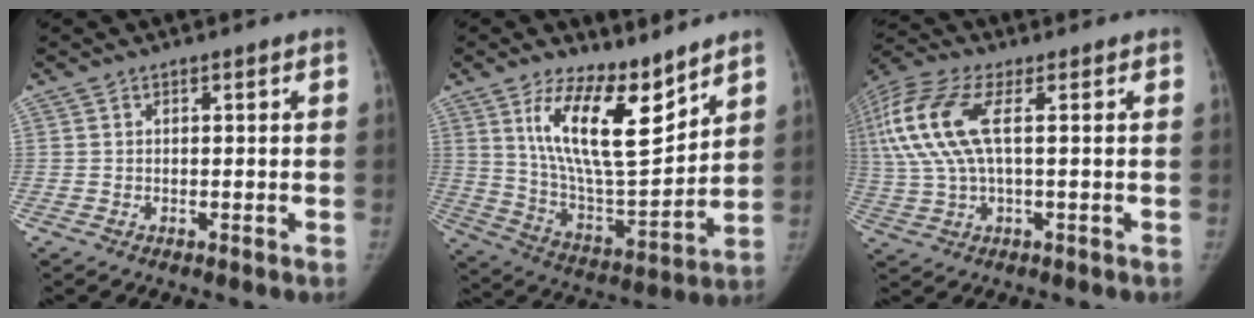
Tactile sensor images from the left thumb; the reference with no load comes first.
{"total": 17.0, "force": [10.3, 5.9, 12.2], "torque": [-0.177, -0.073, 0.202]}
{"total": 14.6, "force": [2.9, 5.8, 13.1], "torque": [-0.329, 0.019, 0.051]}